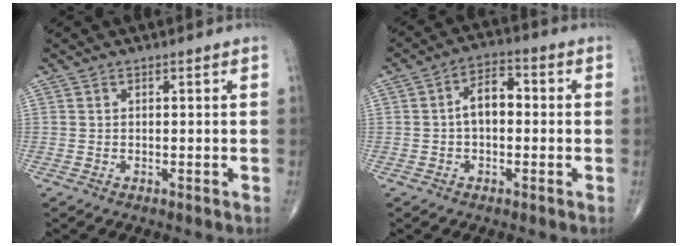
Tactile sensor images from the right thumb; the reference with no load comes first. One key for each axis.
{"total": 6.4, "fx": -0.1, "fy": 3.8, "fz": 5.1, "tx": -0.073, "ty": 0.026, "tz": -0.012}